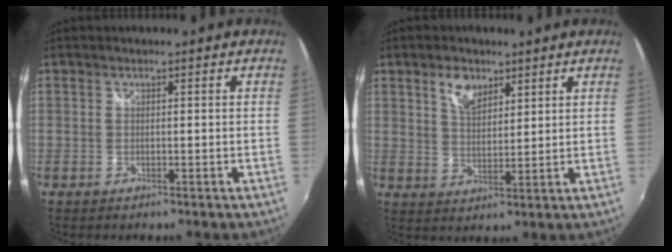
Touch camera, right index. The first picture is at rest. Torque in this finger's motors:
{"motor_torque": [0.57, 0.52, 0.23, 0.05]}